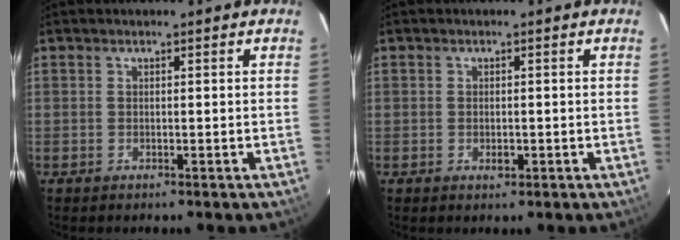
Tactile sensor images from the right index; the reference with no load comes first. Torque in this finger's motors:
{"motor_torque": [0.35, 0.11, -0.01, 0.01]}